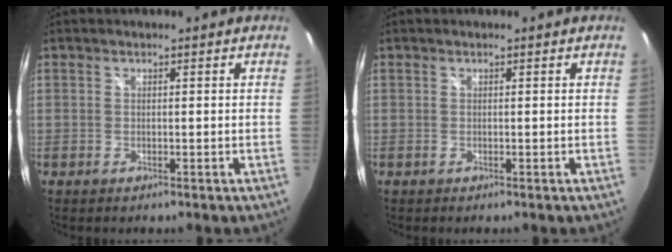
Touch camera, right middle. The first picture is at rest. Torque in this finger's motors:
{"motor_torque": [0.26, -0.23, -0.04, 0.01]}